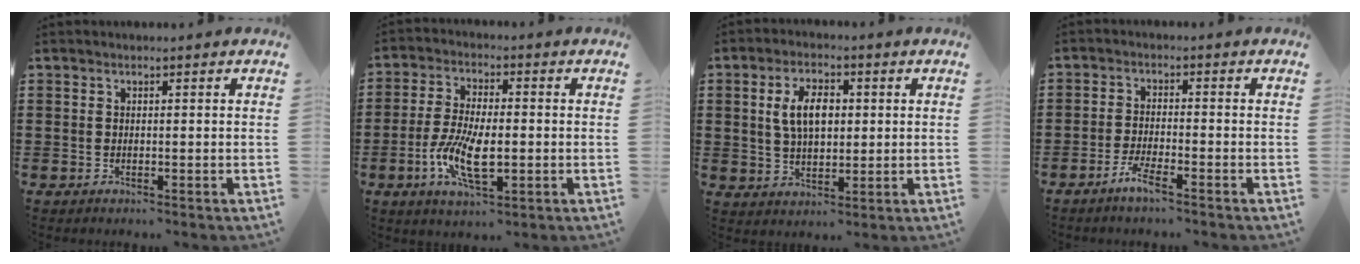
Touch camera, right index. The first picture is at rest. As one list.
[{"total": 9.1, "force": [-2.2, 3.6, 8.0], "torque": [-0.181, -0.014, -0.045]}, {"total": 6.4, "force": [1.2, 3.5, 5.3], "torque": [-0.110, 0.007, 0.014]}, {"total": 3.1, "force": [-2.5, 0.0, 1.9], "torque": [-0.048, -0.001, -0.050]}]